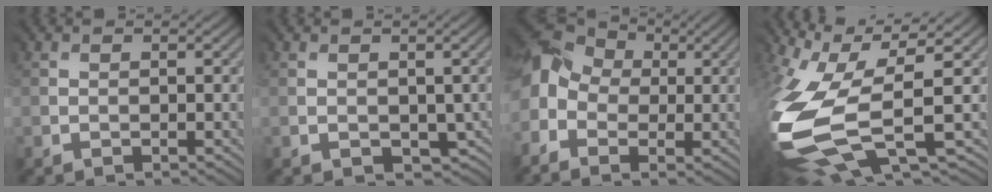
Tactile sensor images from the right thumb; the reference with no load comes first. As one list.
[{"total": 2.9, "force": [-0.3, 2.6, 1.4], "torque": [-0.020, -0.021, 0.007]}, {"total": 10.4, "force": [0.7, 8.7, 5.6], "torque": [-0.184, -0.017, 0.018]}, {"total": 13.6, "force": [-1.4, 6.0, 12.2], "torque": [-0.322, -0.040, 0.000]}]